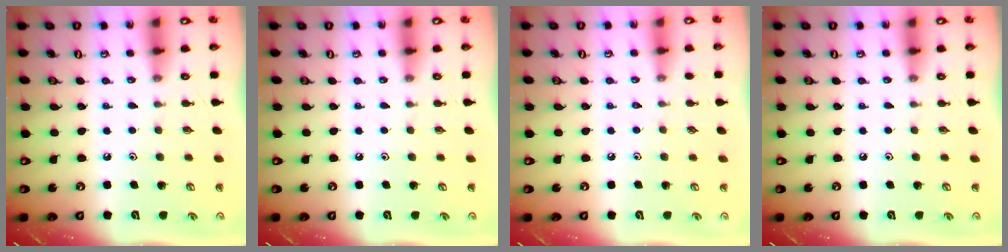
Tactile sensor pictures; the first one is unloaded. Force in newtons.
{"total": 0.0}
{"total": 2.1, "press": 2.1, "slide": 0.4}
{"total": 0.0}